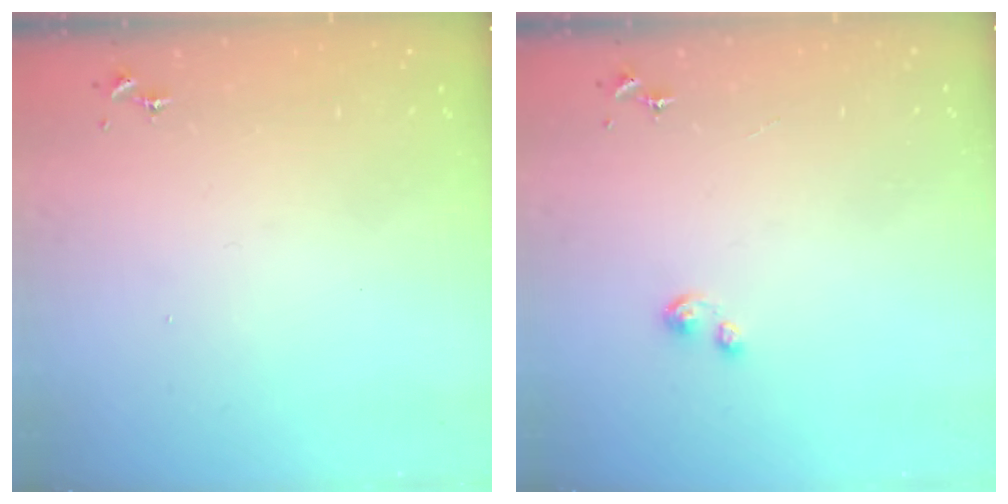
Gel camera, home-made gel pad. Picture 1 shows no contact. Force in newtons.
{"total": 3.3, "press": 3.3, "slide": 0.4}